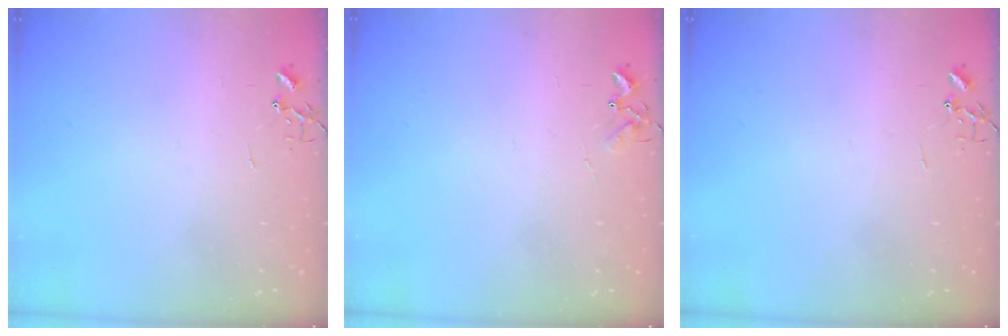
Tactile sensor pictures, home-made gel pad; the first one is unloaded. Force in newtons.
{"total": 4.5, "press": 4.5, "slide": 0.5}
{"total": 0.0}